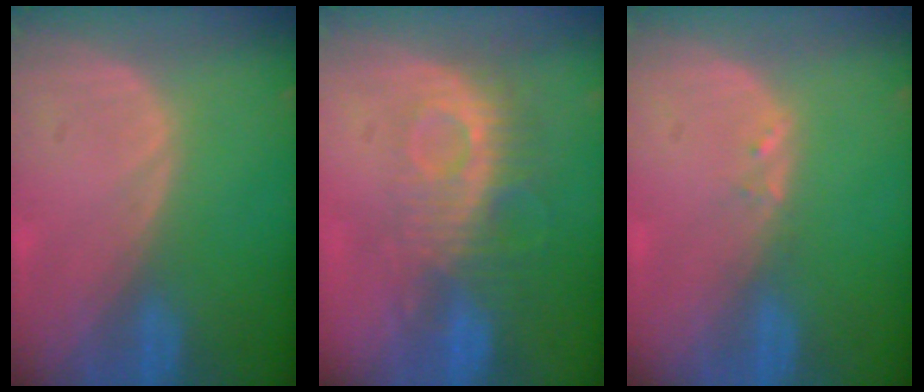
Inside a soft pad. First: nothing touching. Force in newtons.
{"total": 9.3, "press": 8.2, "slide": 4.3}
{"total": 1.0, "press": 1.0, "slide": 0.2}